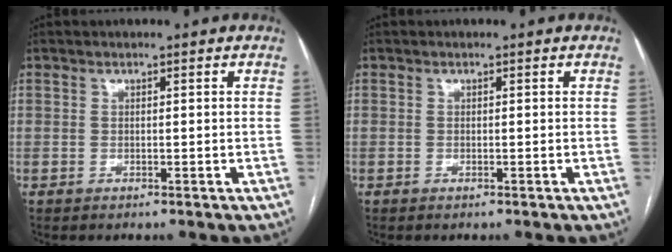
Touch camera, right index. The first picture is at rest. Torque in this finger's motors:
{"motor_torque": [-0.17, 0.09, -0.05, -0.01]}